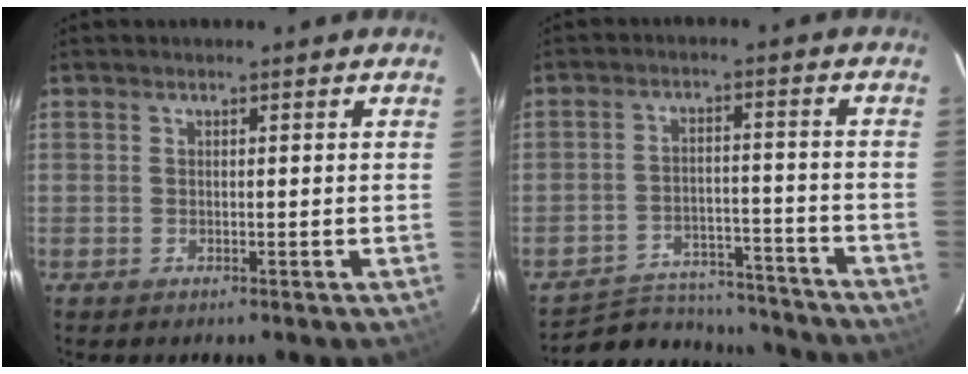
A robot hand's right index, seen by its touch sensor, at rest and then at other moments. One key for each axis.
{"total": 18.1, "fx": -16.4, "fy": 6.3, "fz": 4.5, "tx": -0.103, "ty": 0.032, "tz": -0.214}